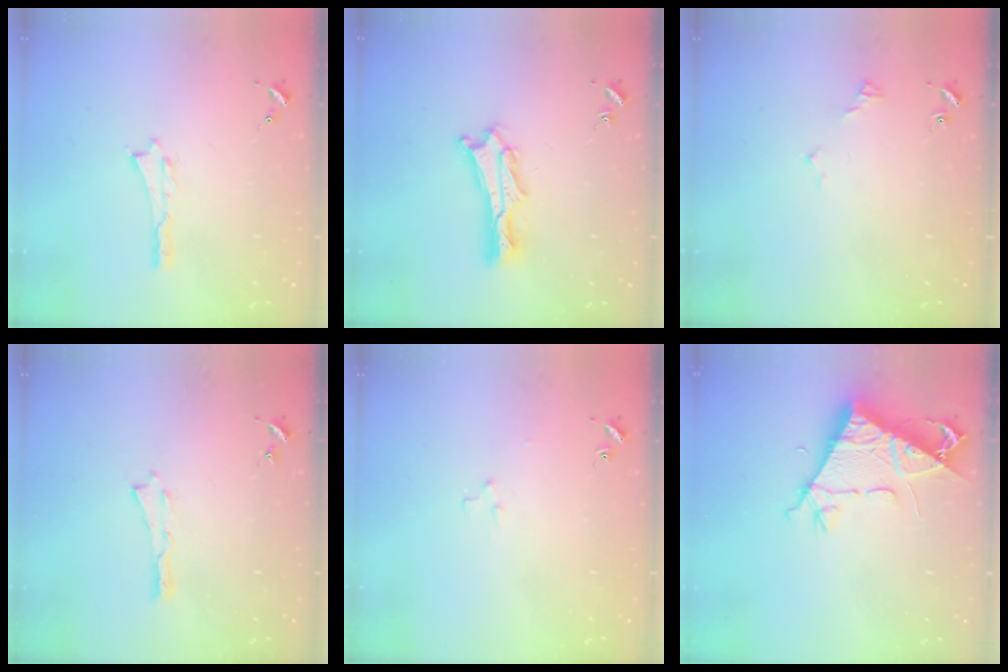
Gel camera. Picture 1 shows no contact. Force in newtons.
{"total": 3.9, "press": 3.9, "slide": 0.4}
{"total": 2.9, "press": 2.9, "slide": 0.3}
{"total": 0.0}
{"total": 2.2, "press": 2.2, "slide": 0.2}
{"total": 8.6, "press": 8.5, "slide": 1.2}